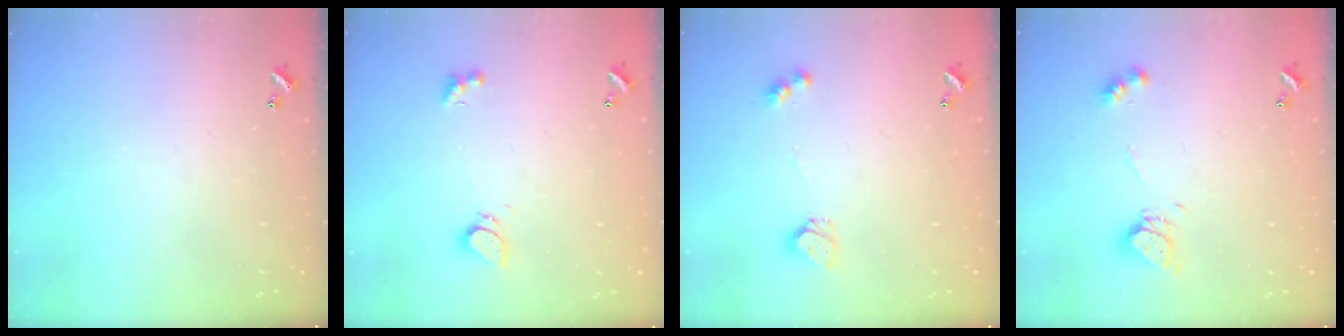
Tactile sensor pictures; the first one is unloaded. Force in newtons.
{"total": 2.1, "press": 2.0, "slide": 0.7}
{"total": 5.0, "press": 5.0, "slide": 0.2}
{"total": 10.2, "press": 10.1, "slide": 0.8}